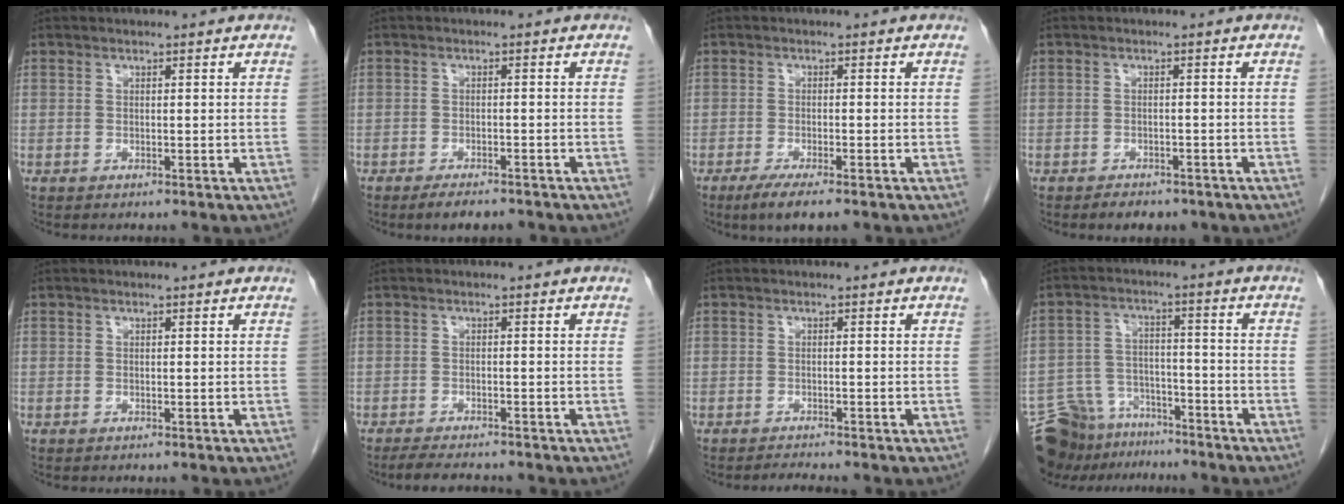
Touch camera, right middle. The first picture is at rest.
{"total": 3.7, "force": [-3.1, 0.9, 1.8], "torque": [-0.028, -0.003, -0.046]}
{"total": 5.0, "force": [-3.4, 0.7, 3.6], "torque": [-0.061, -0.012, -0.052]}
{"total": 3.6, "force": [-2.8, 1.7, 1.4], "torque": [-0.021, 0.000, -0.030]}
{"total": 0.0}
{"total": 4.7, "force": [-4.2, 0.7, 1.9], "torque": [-0.037, -0.015, -0.068]}
{"total": 1.3, "force": [-1.3, -0.4, 0.2], "torque": [-0.012, -0.010, -0.019]}
{"total": 12.6, "force": [-10.2, 6.4, 3.6], "torque": [-0.075, 0.020, -0.167]}